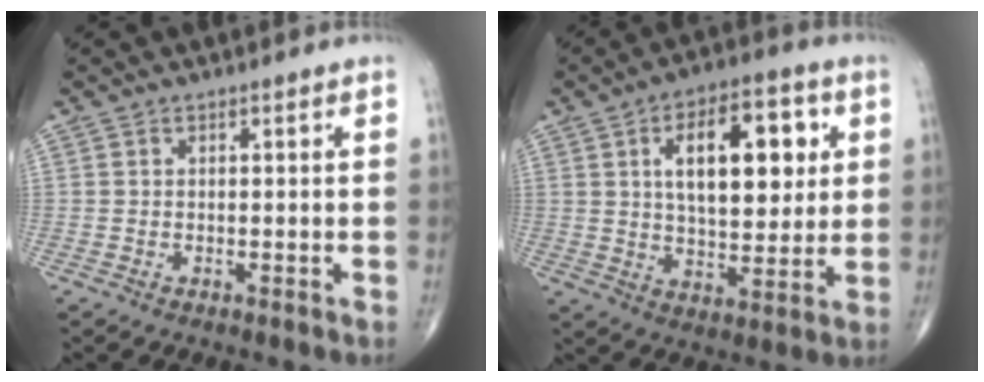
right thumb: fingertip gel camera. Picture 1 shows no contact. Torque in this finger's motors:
{"motor_torque": [-0.88, 1.69, 1.38, 0.72, 0.21]}